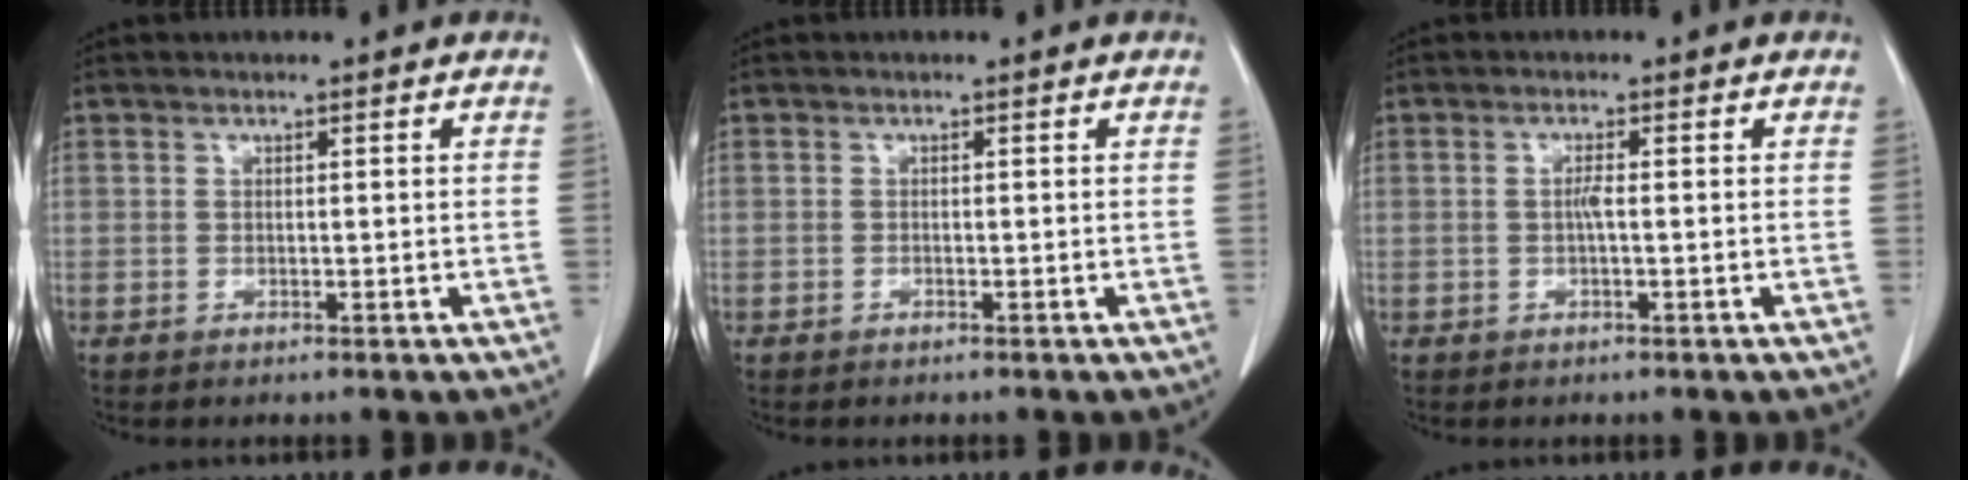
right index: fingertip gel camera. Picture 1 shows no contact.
{"total": 0.0}
{"total": 1.4, "force": [-0.2, 0.0, 1.4], "torque": [-0.028, 0.001, -0.004]}